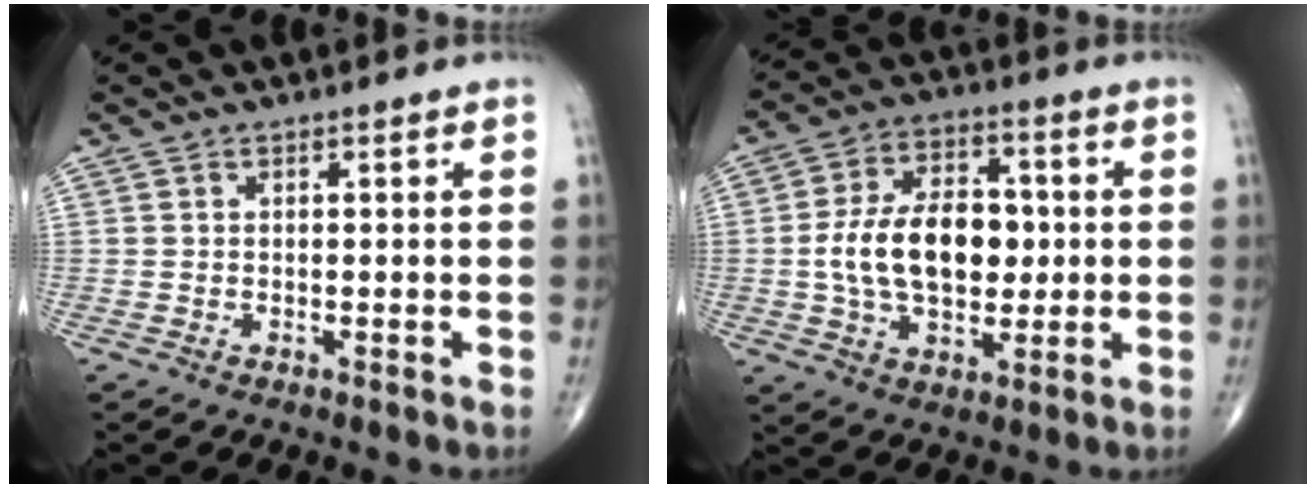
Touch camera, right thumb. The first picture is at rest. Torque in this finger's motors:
{"motor_torque": [0.26, 0.26, 1.19, -0.09, 0.14]}